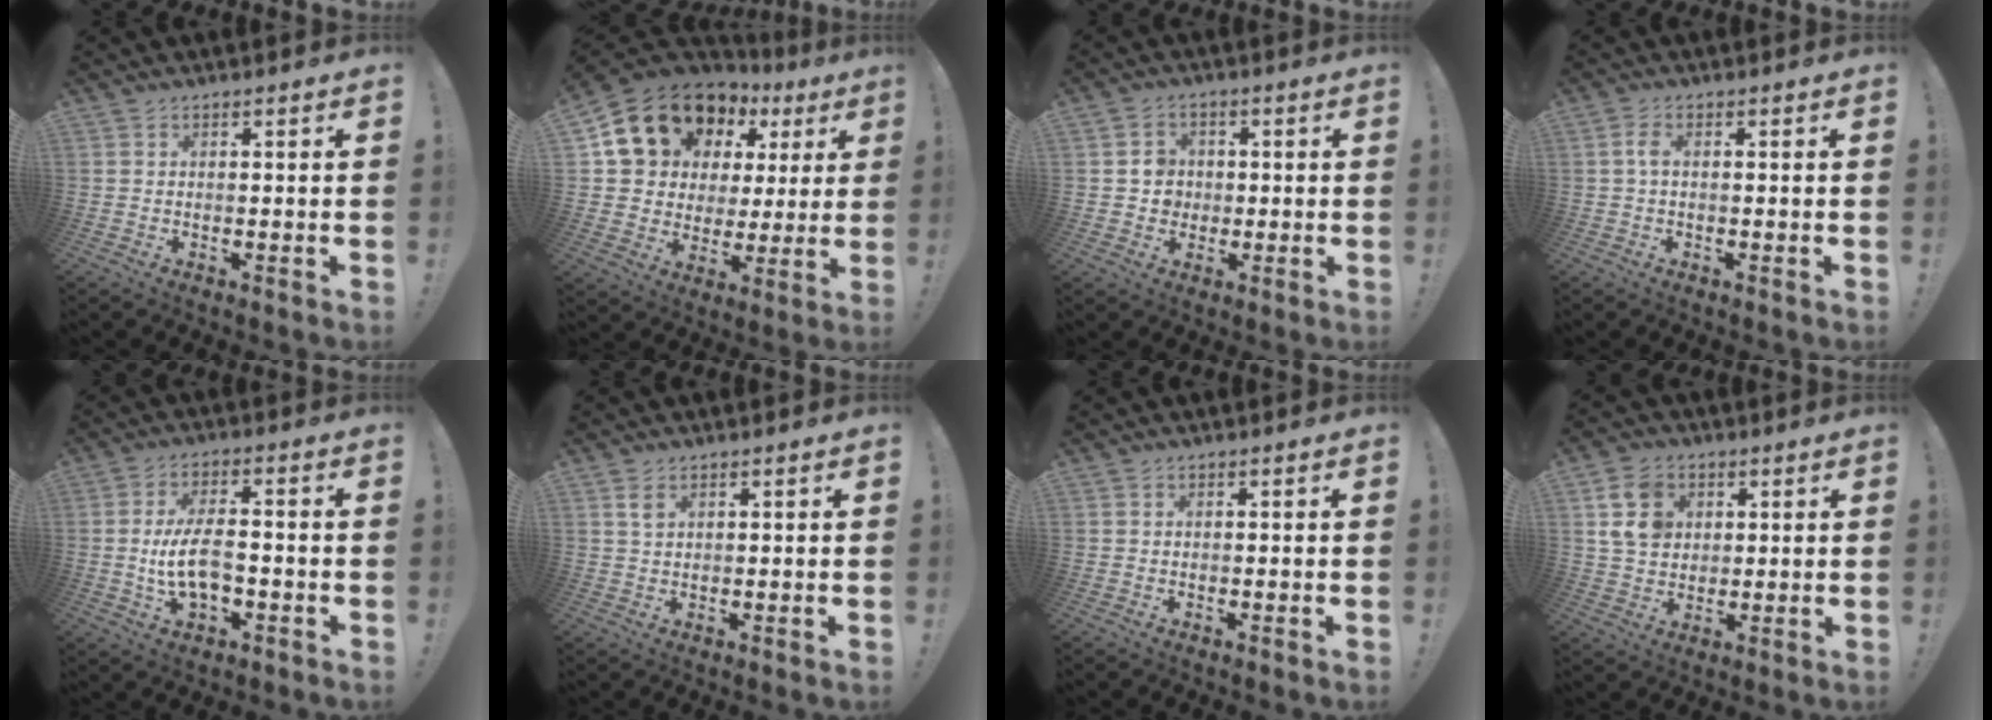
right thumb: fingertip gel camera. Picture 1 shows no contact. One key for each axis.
{"total": 17.6, "fx": 10.3, "fy": 12.4, "fz": 7.2, "tx": -0.119, "ty": -0.060, "tz": 0.212}
{"total": 5.4, "fx": 0.1, "fy": 5.2, "fz": 1.3, "tx": -0.009, "ty": 0.003, "tz": 0.001}
{"total": 2.6, "fx": -0.1, "fy": 1.0, "fz": 2.4, "tx": -0.048, "ty": 0.008, "tz": -0.001}
{"total": 10.1, "fx": -1.8, "fy": 4.8, "fz": 8.8, "tx": -0.157, "ty": 0.005, "tz": -0.033}
{"total": 2.6, "fx": 1.4, "fy": 1.3, "fz": 1.8, "tx": -0.025, "ty": -0.005, "tz": 0.022}
{"total": 0.0}
{"total": 11.5, "fx": 4.2, "fy": 9.1, "fz": 5.6, "tx": -0.099, "ty": -0.005, "tz": 0.087}